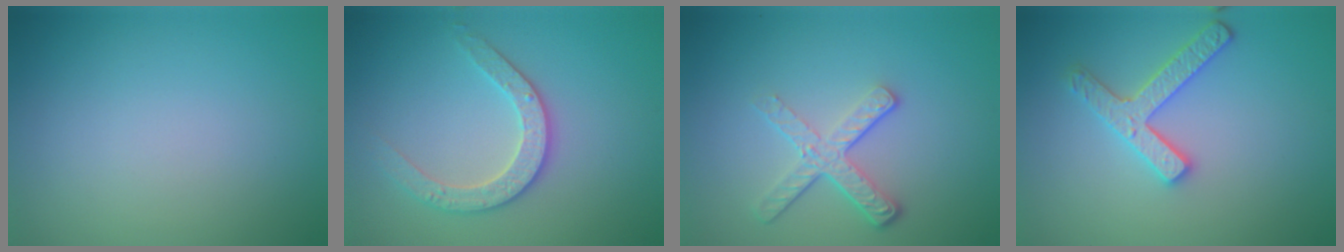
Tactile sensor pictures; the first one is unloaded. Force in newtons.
{"total": 2.9, "press": 2.9, "slide": 0.7}
{"total": 3.9, "press": 2.7, "slide": 2.8}
{"total": 3.2, "press": 3.0, "slide": 0.9}